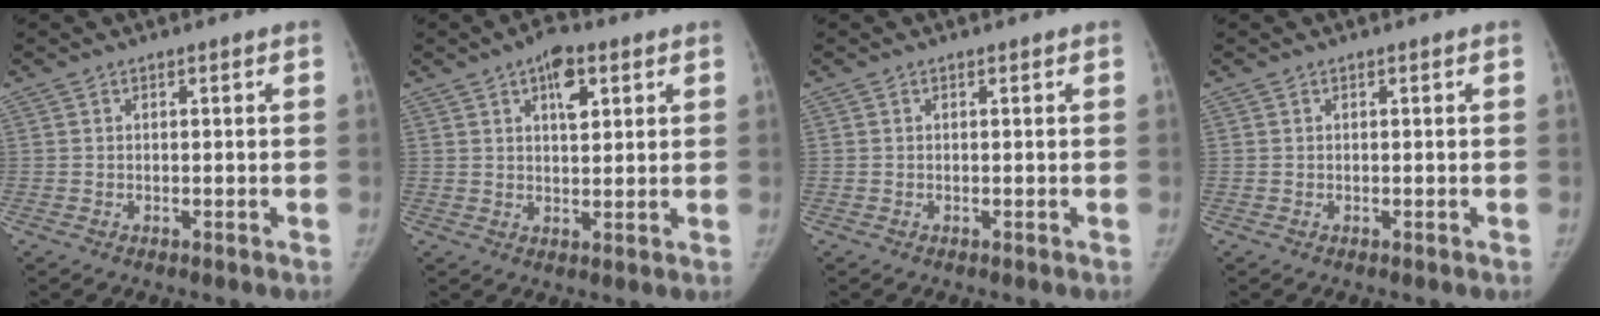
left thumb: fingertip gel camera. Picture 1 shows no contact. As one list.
[{"total": 6.6, "force": [3.1, 3.2, 4.8], "torque": [-0.055, -0.009, 0.045]}, {"total": 0.0}, {"total": 0.0}]